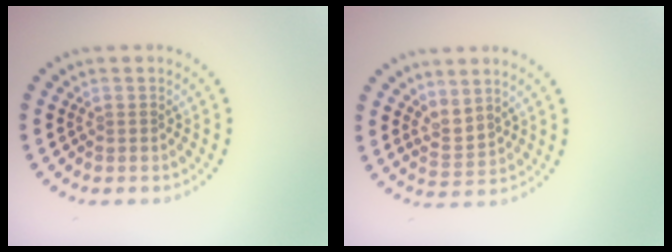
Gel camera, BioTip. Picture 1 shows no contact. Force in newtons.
{"total": 2.2, "press": 1.4, "slide": 1.6}